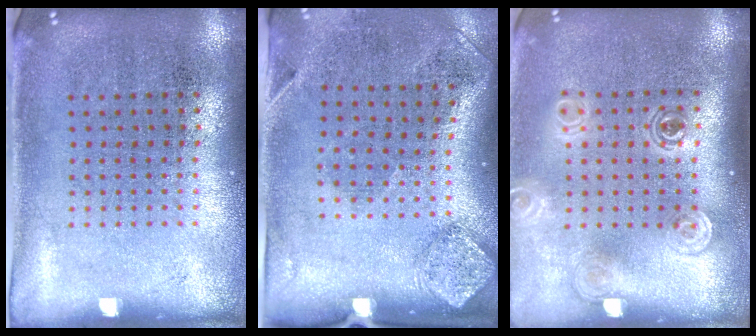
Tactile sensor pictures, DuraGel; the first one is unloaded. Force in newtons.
{"total": 1.9, "press": 1.1, "slide": 1.6}
{"total": 1.7, "press": 1.4, "slide": 1.0}